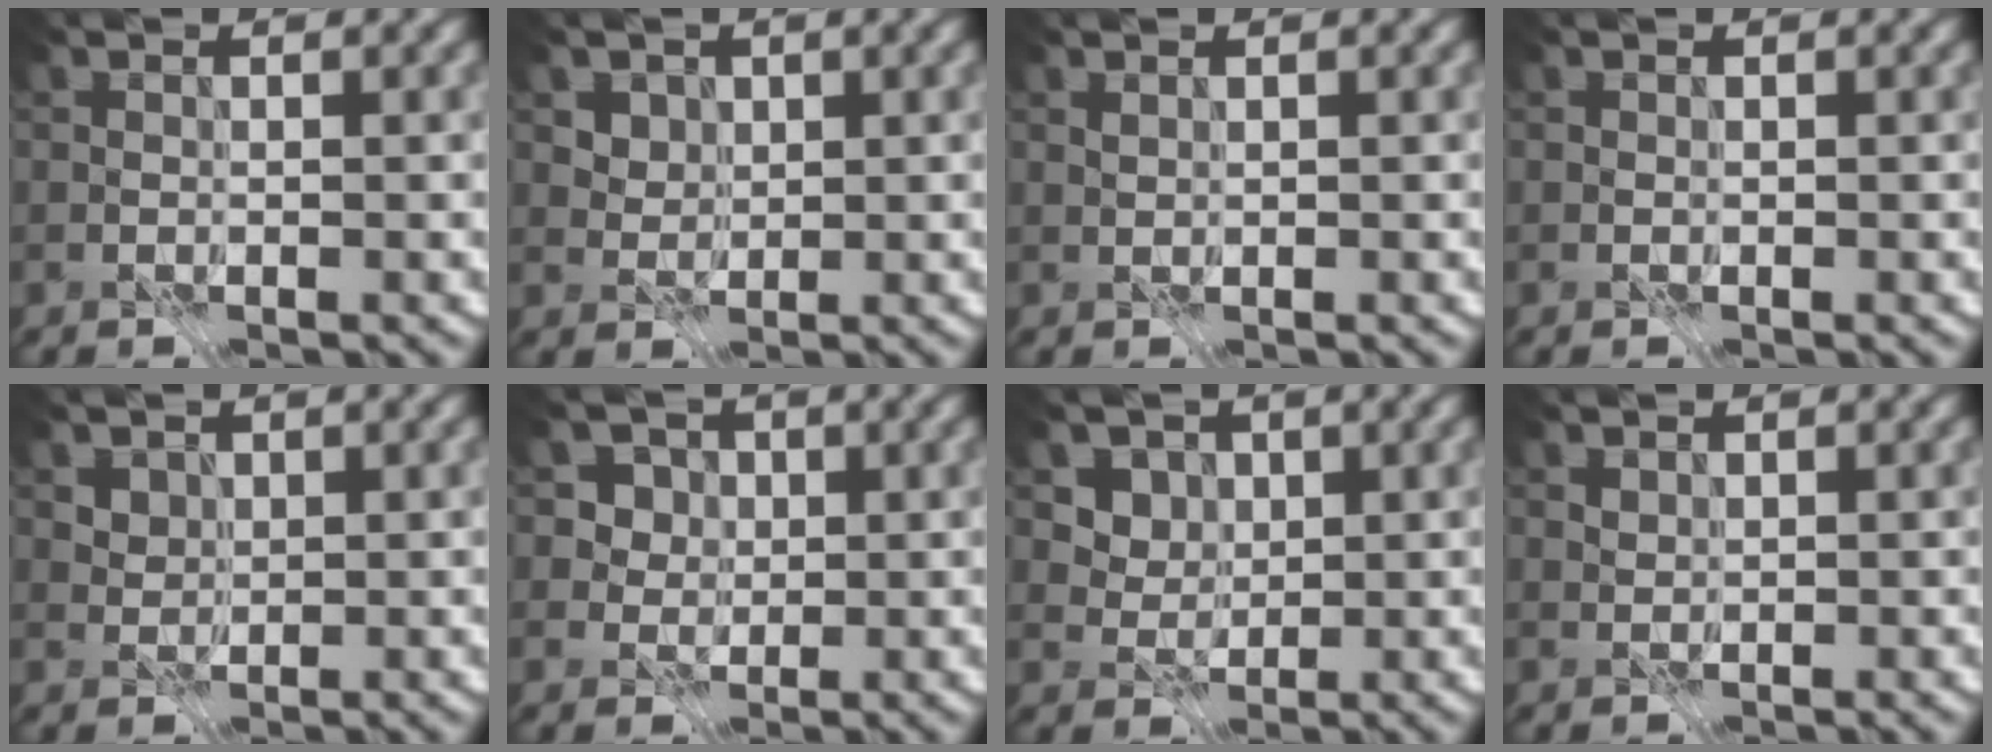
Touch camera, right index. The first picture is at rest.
{"total": 4.4, "force": [2.8, 3.0, 1.7], "torque": [-0.038, 0.004, 0.041]}
{"total": 0.6, "force": [0.5, 0.1, 0.1], "torque": [-0.004, 0.000, 0.010]}
{"total": 0.0}
{"total": 3.4, "force": [2.3, 2.1, 1.2], "torque": [-0.031, 0.007, 0.038]}
{"total": 4.3, "force": [2.3, 3.4, 1.3], "torque": [-0.006, 0.011, 0.021]}
{"total": 5.9, "force": [3.4, 4.3, 2.2], "torque": [-0.041, -0.003, 0.054]}
{"total": 0.8, "force": [0.8, 0.3, 0.0], "torque": [-0.002, -0.001, 0.012]}